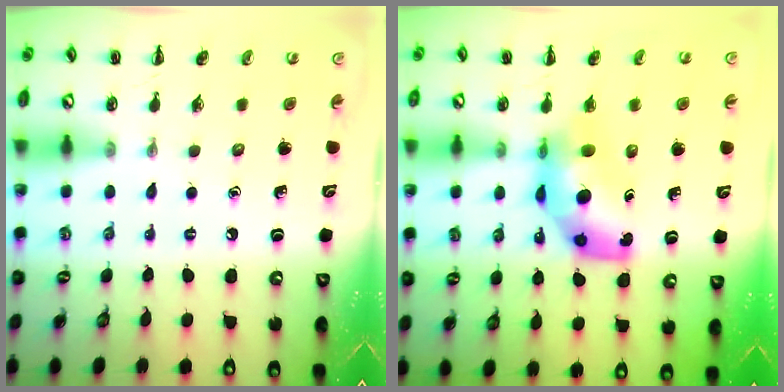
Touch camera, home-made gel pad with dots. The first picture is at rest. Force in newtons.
{"total": 8.3, "press": 8.1, "slide": 1.9}